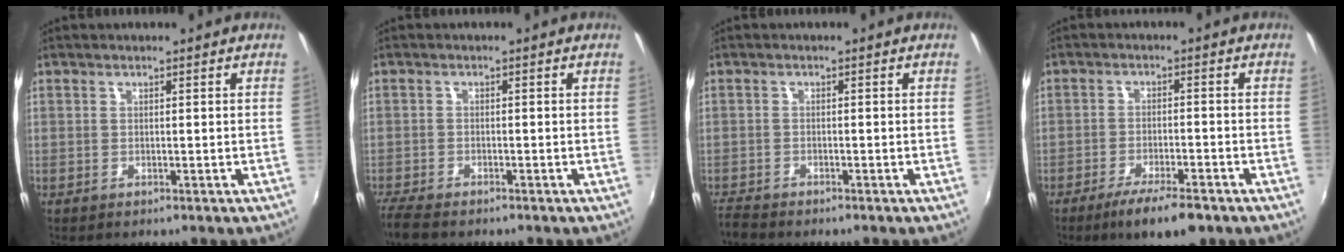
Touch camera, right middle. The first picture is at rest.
{"total": 4.8, "force": [-4.2, 1.0, 2.1], "torque": [-0.058, -0.021, -0.080]}
{"total": 3.2, "force": [-3.1, 0.4, 0.7], "torque": [-0.026, -0.016, -0.062]}
{"total": 8.4, "force": [-6.1, 1.7, 5.5], "torque": [-0.115, -0.016, -0.099]}